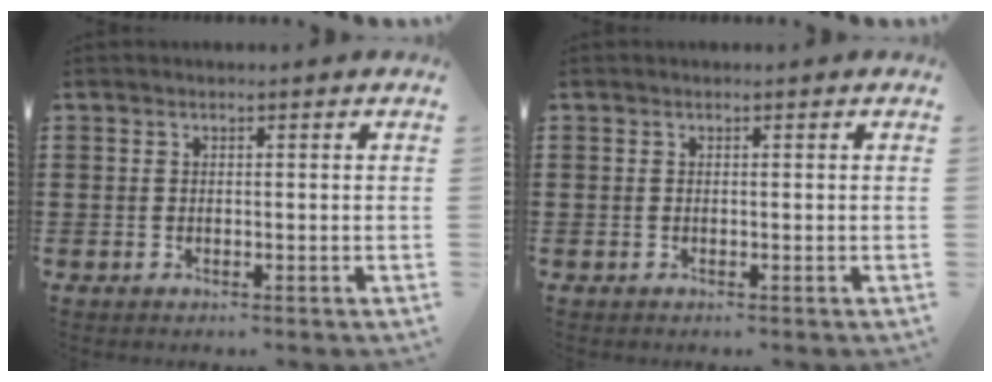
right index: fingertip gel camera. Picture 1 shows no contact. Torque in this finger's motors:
{"motor_torque": [0.55, 0.56, -0.01, -0.01]}